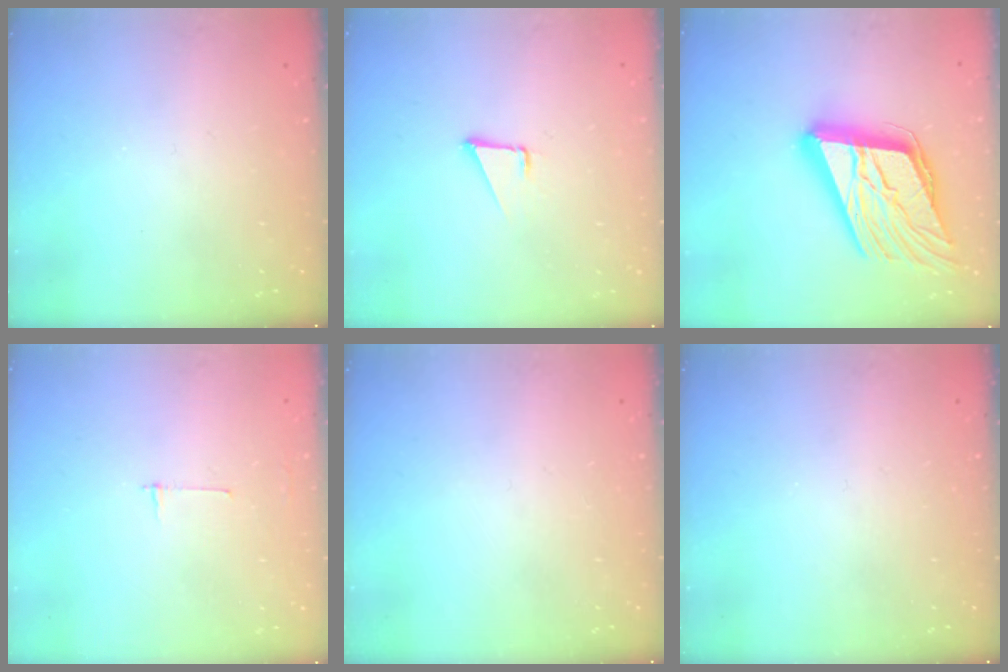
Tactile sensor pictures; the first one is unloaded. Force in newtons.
{"total": 1.7, "press": 1.7, "slide": 0.1}
{"total": 27.8, "press": 27.3, "slide": 5.1}
{"total": 2.7, "press": 2.7, "slide": 0.3}
{"total": 0.0}
{"total": 0.0}